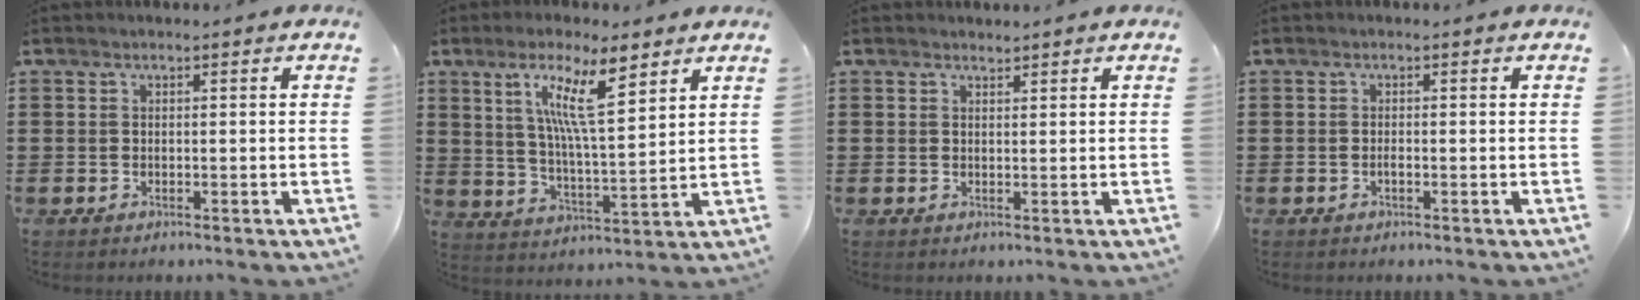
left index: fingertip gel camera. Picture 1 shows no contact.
{"total": 10.3, "force": [6.1, 2.0, 8.1], "torque": [-0.165, -0.014, 0.103]}
{"total": 1.2, "force": [1.1, 0.2, -0.1], "torque": [-0.001, 0.000, 0.023]}
{"total": 0.7, "force": [-0.3, 0.1, 0.6], "torque": [-0.012, -0.003, -0.004]}